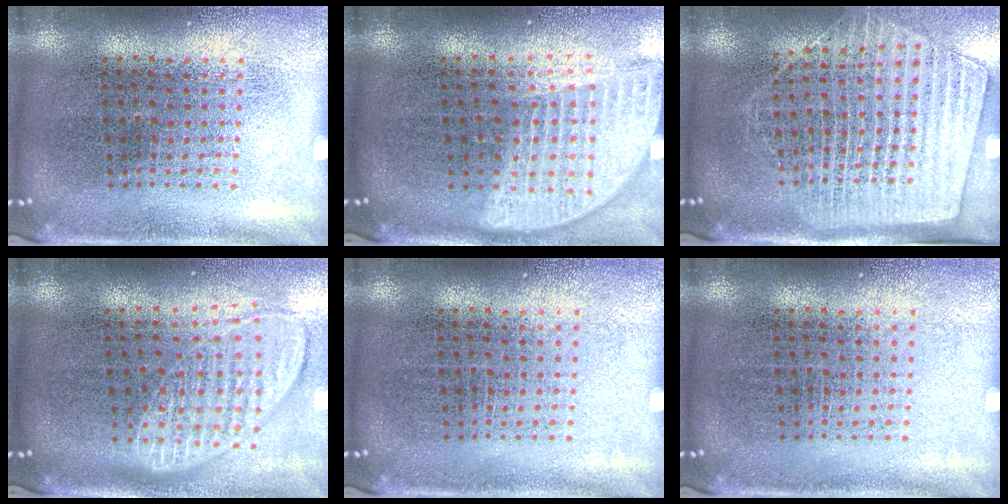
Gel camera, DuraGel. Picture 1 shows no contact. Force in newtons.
{"total": 1.9, "press": 1.6, "slide": 1.1}
{"total": 1.7, "press": 1.4, "slide": 1.0}
{"total": 1.9, "press": 1.5, "slide": 1.1}
{"total": 0.0}
{"total": 0.0}